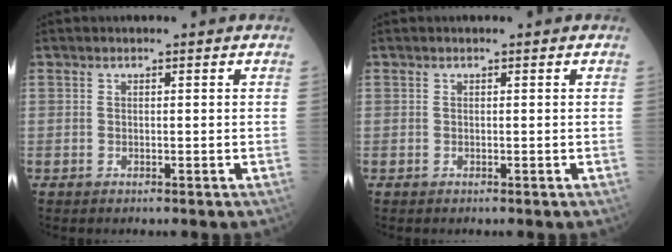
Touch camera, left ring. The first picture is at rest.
{"total": 0.0}